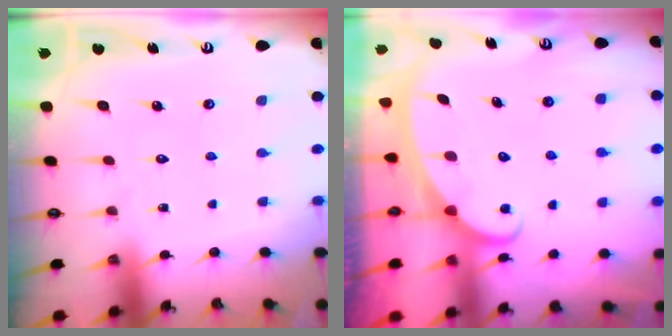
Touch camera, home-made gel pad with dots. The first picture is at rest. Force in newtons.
{"total": 2.3, "press": 2.3, "slide": 0.4}